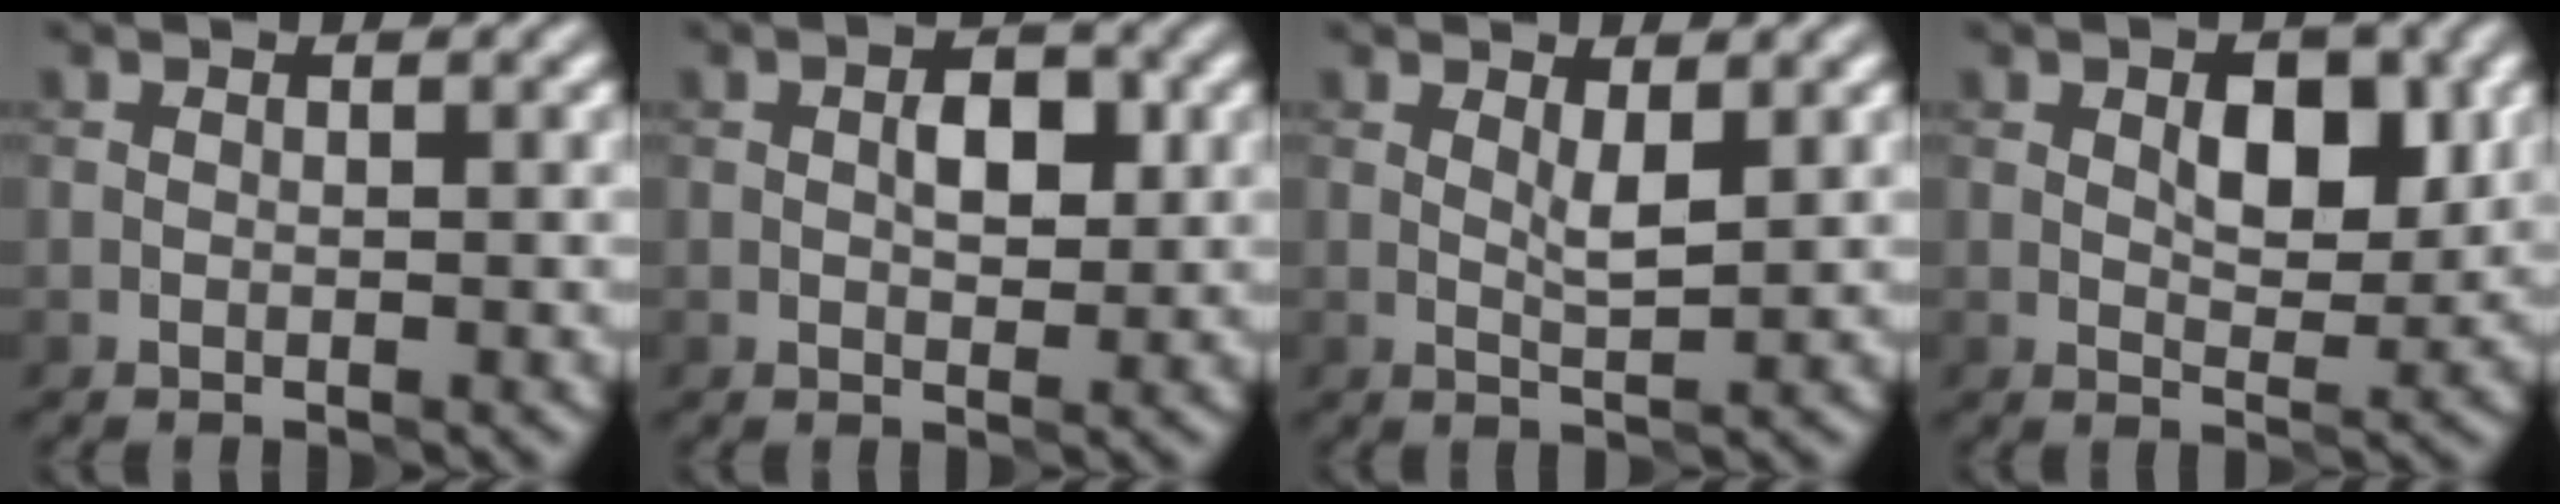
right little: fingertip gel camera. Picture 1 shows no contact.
{"total": 2.6, "force": [0.4, 1.2, 2.2], "torque": [-0.031, 0.005, 0.006]}
{"total": 2.1, "force": [0.8, 0.4, 1.8], "torque": [-0.036, 0.002, 0.018]}
{"total": 4.5, "force": [1.1, 2.4, 3.7], "torque": [-0.051, 0.000, 0.021]}